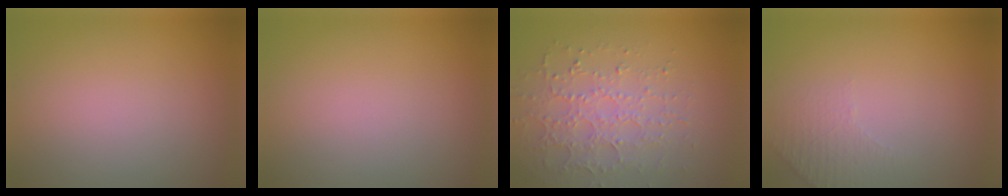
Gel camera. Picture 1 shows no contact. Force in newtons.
{"total": 0.0}
{"total": 3.5, "press": 3.4, "slide": 0.9}
{"total": 2.1, "press": 2.0, "slide": 0.5}